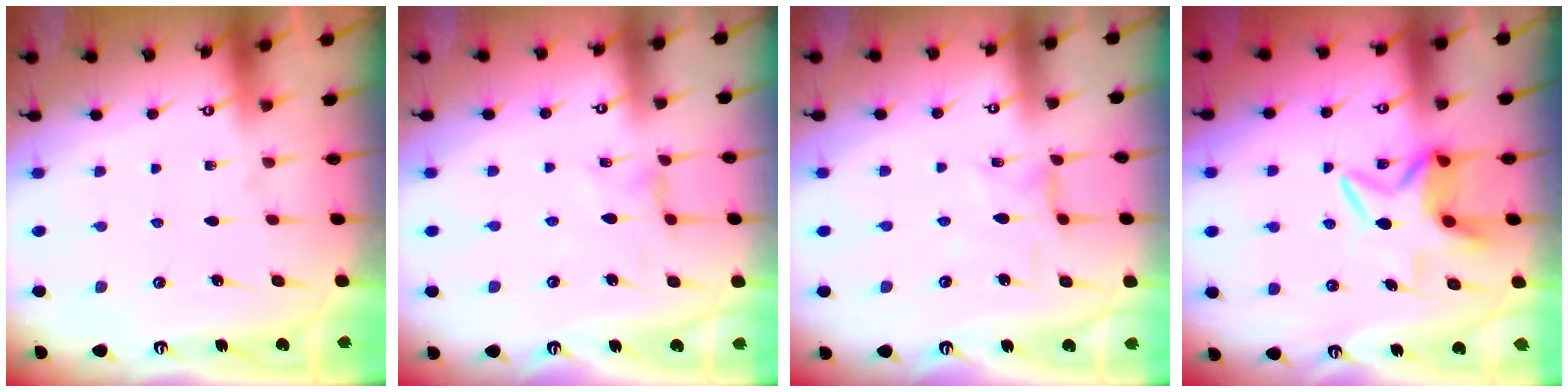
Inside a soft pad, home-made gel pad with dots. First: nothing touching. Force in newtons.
{"total": 0.6, "press": 0.5, "slide": 0.3}
{"total": 2.2, "press": 2.2, "slide": 0.3}
{"total": 6.2, "press": 6.1, "slide": 0.7}